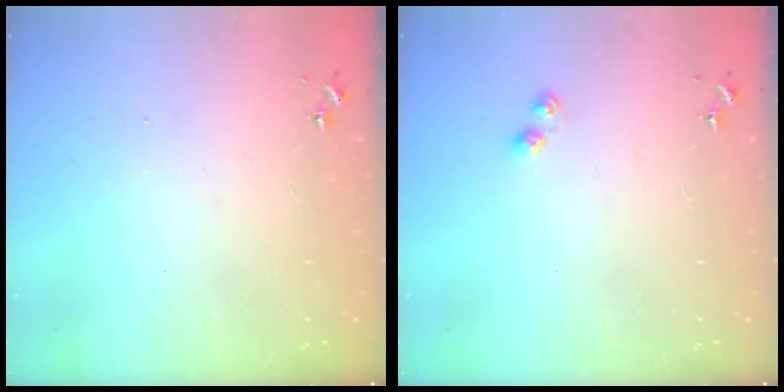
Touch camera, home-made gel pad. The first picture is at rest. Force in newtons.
{"total": 3.0, "press": 3.0, "slide": 0.3}